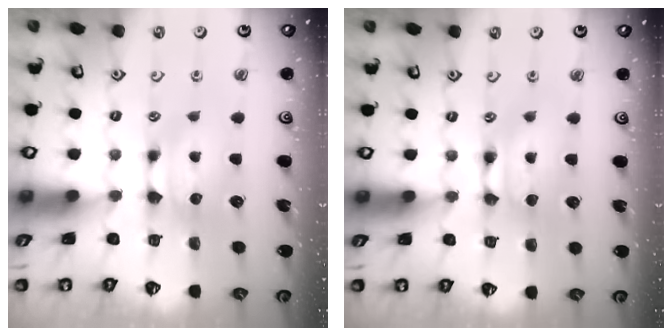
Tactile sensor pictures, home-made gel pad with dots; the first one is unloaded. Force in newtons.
{"total": 1.7, "press": 1.7, "slide": 0.1}